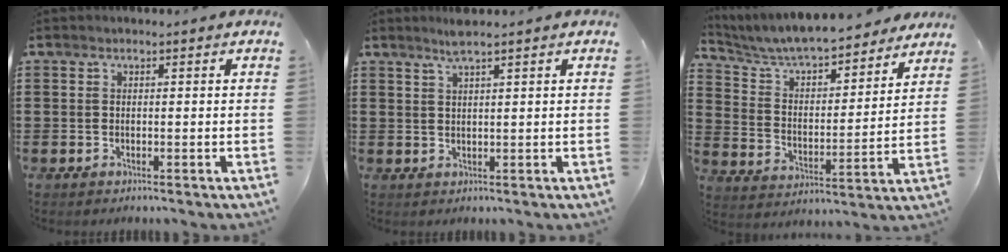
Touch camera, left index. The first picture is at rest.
{"total": 2.6, "force": [2.0, -0.1, 1.7], "torque": [-0.037, 0.002, 0.037]}
{"total": 6.7, "force": [6.4, 0.8, 1.7], "torque": [-0.065, -0.049, 0.108]}